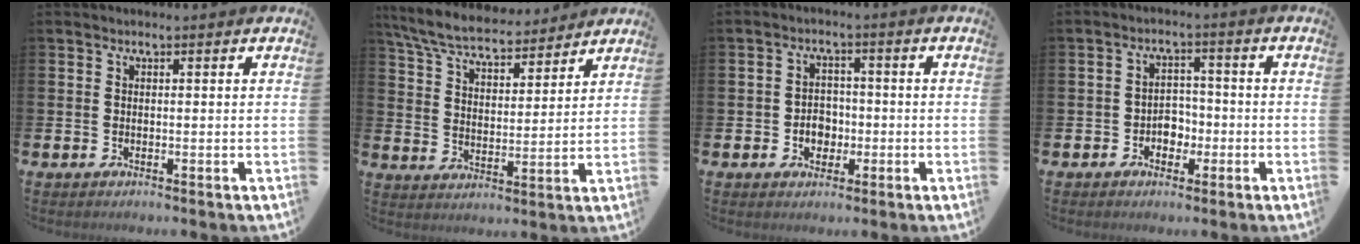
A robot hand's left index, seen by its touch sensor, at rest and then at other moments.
{"total": 7.2, "force": [6.7, 1.5, 2.1], "torque": [-0.076, -0.035, 0.121]}
{"total": 3.2, "force": [-0.9, 2.7, 1.4], "torque": [-0.026, 0.004, -0.025]}
{"total": 3.0, "force": [-1.5, 2.4, 1.1], "torque": [-0.028, 0.007, -0.035]}